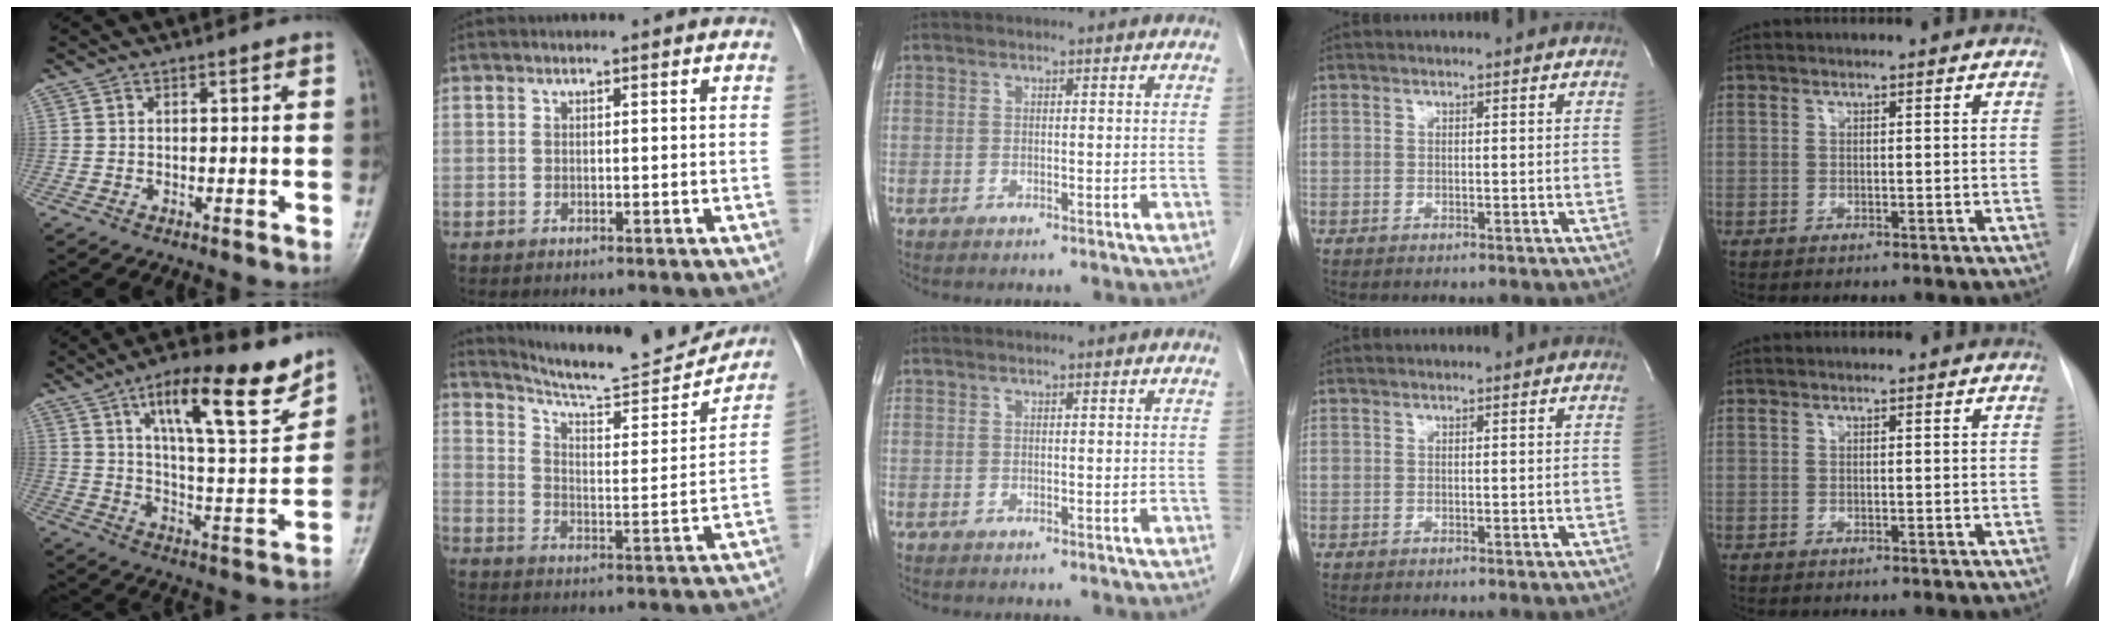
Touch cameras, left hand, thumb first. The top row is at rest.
{"thumb": {"total": 17.3, "force": [10.5, 4.8, 12.9], "torque": [-0.175, -0.054, 0.172]}, "index": {"total": 18.1, "force": [17.4, 1.1, 5.0], "torque": [-0.084, -0.040, 0.248]}}